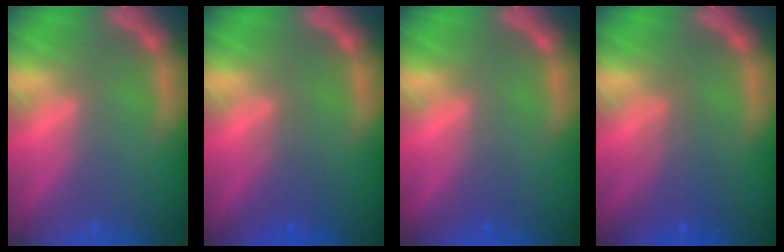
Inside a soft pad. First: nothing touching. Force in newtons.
{"total": 1.9}
{"total": 1.0}
{"total": 3.0}